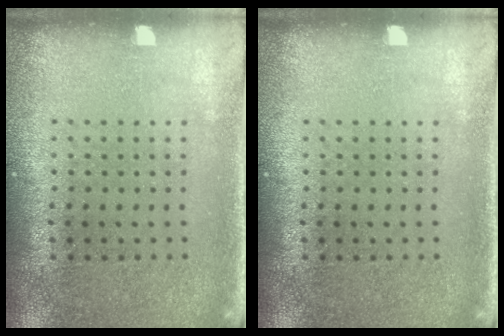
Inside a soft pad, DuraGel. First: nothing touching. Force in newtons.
{"total": 0.0}